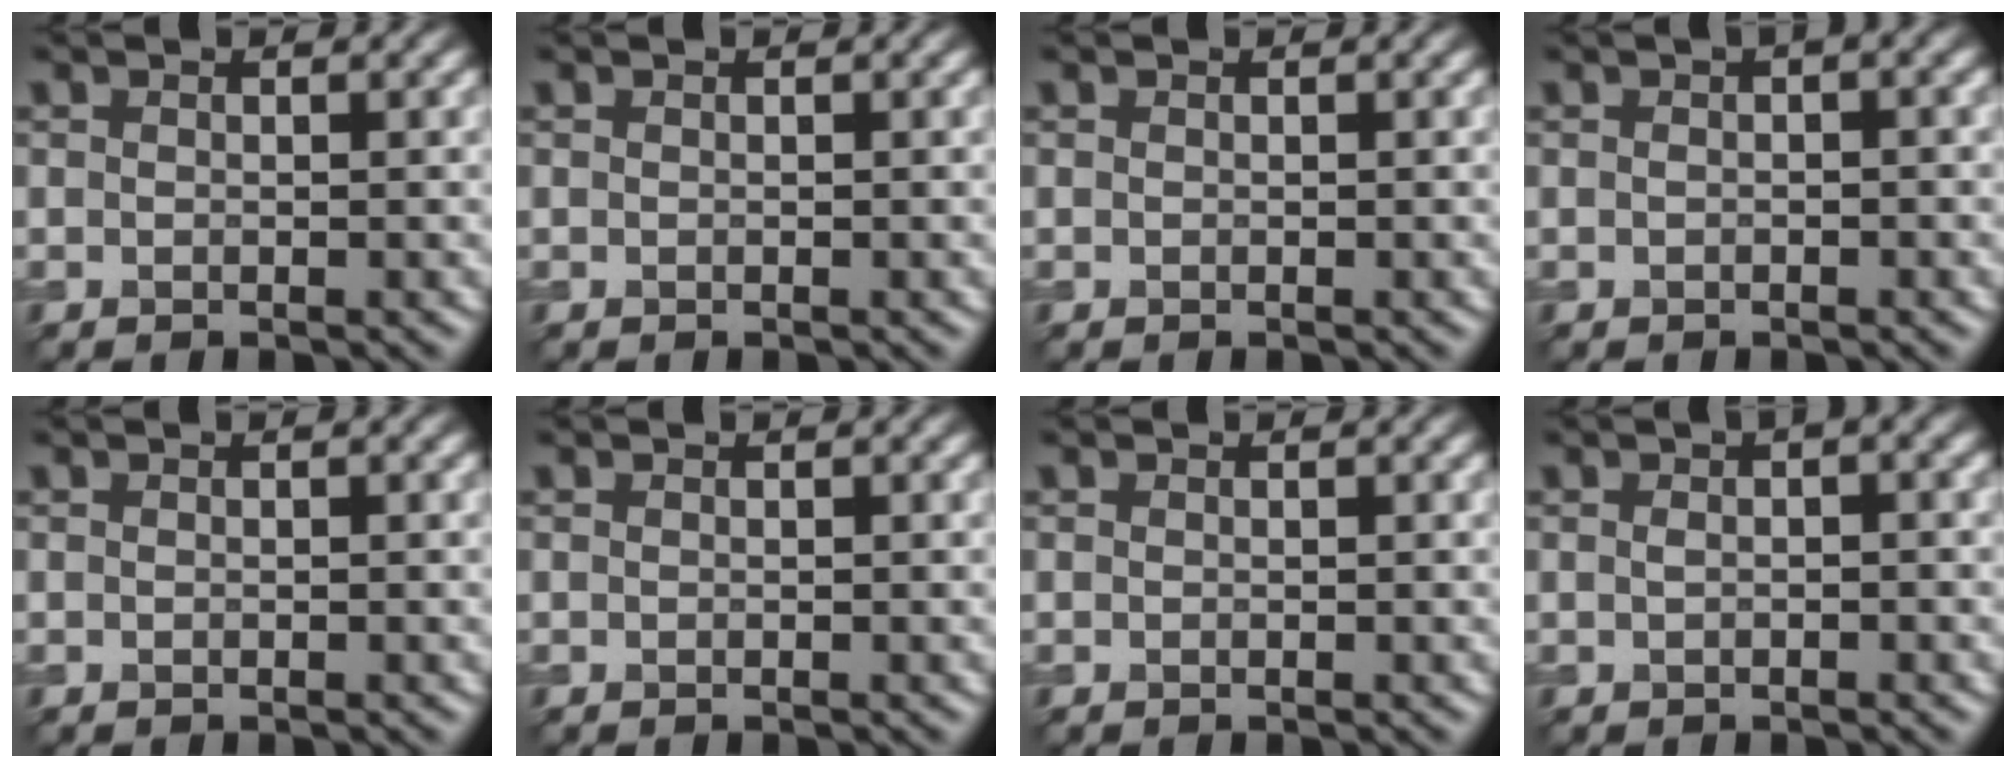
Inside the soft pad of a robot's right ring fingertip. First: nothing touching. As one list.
[{"total": 0.0}, {"total": 0.0}, {"total": 1.2, "force": [0.2, 0.3, 1.1], "torque": [-0.021, 0.002, 0.002]}, {"total": 0.0}, {"total": 0.0}, {"total": 0.0}, {"total": 1.5, "force": [0.3, 0.5, 1.4], "torque": [-0.027, 0.005, 0.003]}]